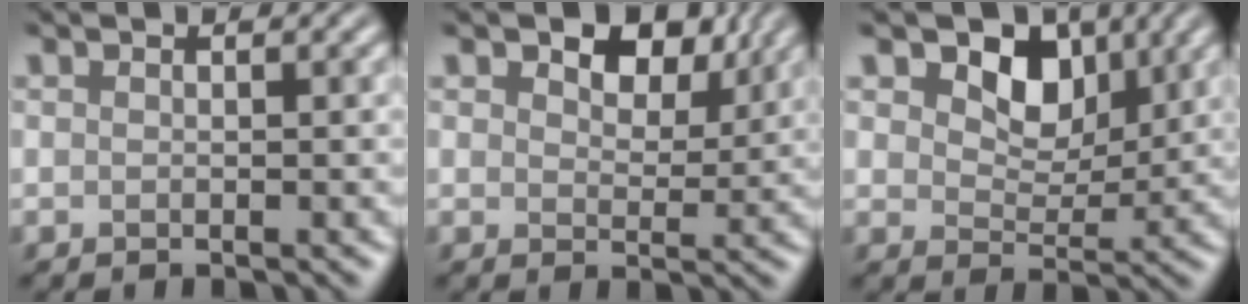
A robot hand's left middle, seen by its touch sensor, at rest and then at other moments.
{"total": 5.0, "force": [3.3, 2.7, 2.6], "torque": [-0.041, 0.006, 0.043]}
{"total": 4.2, "force": [2.4, 2.8, 2.1], "torque": [-0.042, -0.003, 0.036]}